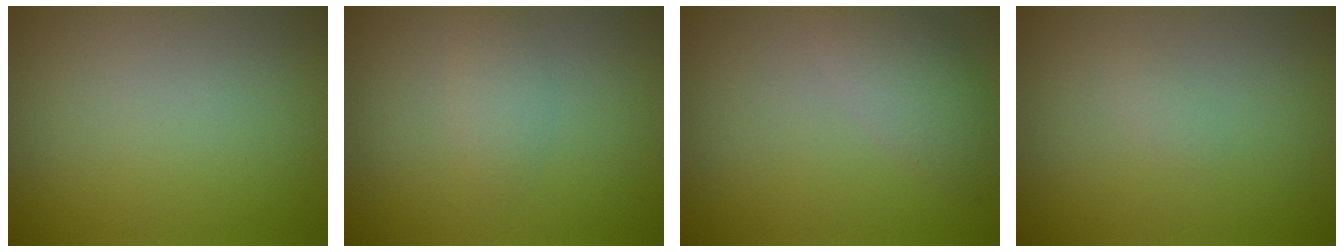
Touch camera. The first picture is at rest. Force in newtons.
{"total": 1.4, "press": 1.4, "slide": 0.0}
{"total": 3.3, "press": 3.2, "slide": 0.2}
{"total": 0.6, "press": 0.6, "slide": 0.0}